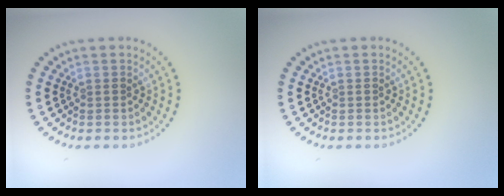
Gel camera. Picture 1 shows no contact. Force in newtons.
{"total": 0.0}